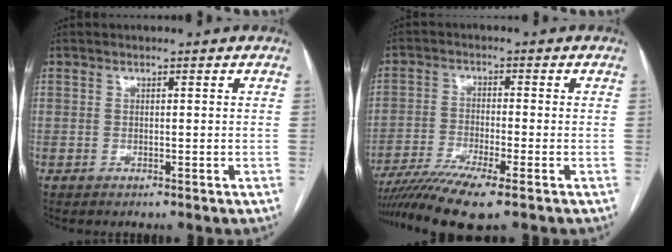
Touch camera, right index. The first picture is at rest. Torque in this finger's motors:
{"motor_torque": [1.43, -0.71, 0.56, 0.15]}